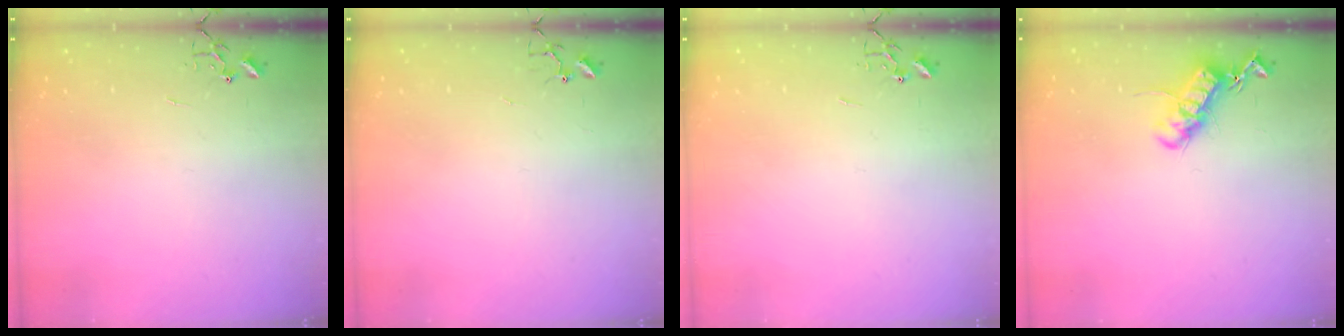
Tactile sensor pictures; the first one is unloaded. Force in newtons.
{"total": 3.8, "press": 3.7, "slide": 0.3}
{"total": 0.0}
{"total": 13.3, "press": 13.3, "slide": 0.3}